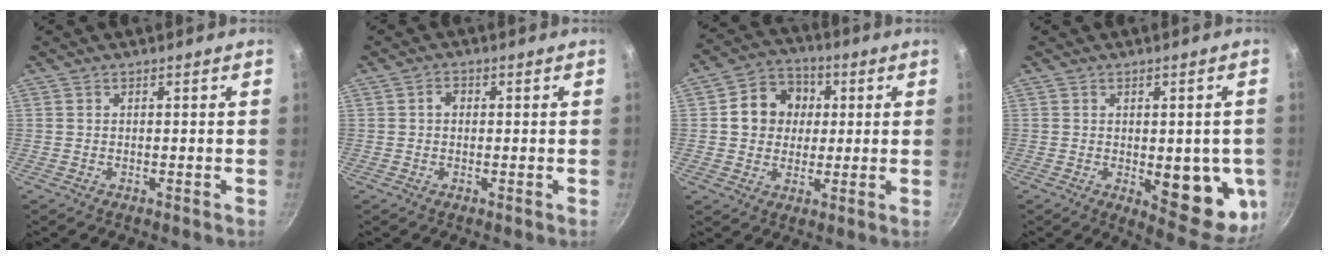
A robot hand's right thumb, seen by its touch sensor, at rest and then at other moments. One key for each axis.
{"total": 1.8, "fx": 0.2, "fy": 1.5, "fz": 1.1, "tx": -0.013, "ty": 0.006, "tz": -0.001}
{"total": 10.5, "fx": 1.8, "fy": 9.2, "fz": 4.8, "tx": -0.042, "ty": 0.012, "tz": 0.017}
{"total": 13.4, "fx": -1.8, "fy": 5.8, "fz": 11.9, "tx": -0.097, "ty": -0.021, "tz": -0.016}